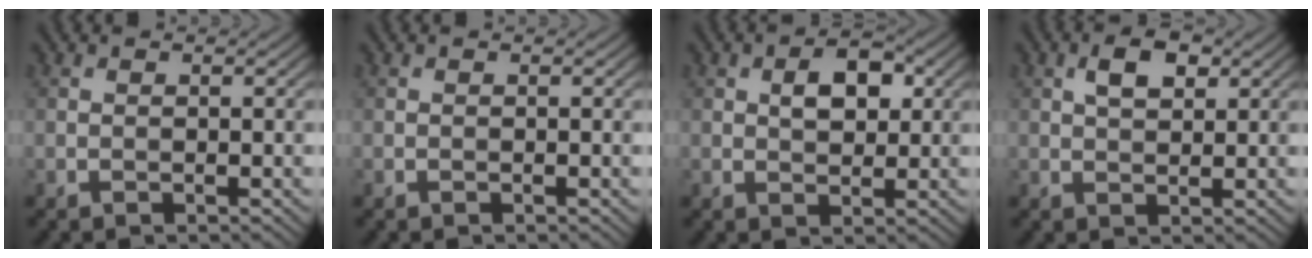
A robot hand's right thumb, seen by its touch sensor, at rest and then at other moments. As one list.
[{"total": 0.0}, {"total": 4.4, "force": [1.2, 2.5, 3.4], "torque": [-0.055, 0.004, 0.017]}, {"total": 3.7, "force": [1.5, 1.9, 2.8], "torque": [-0.053, 0.005, 0.026]}]